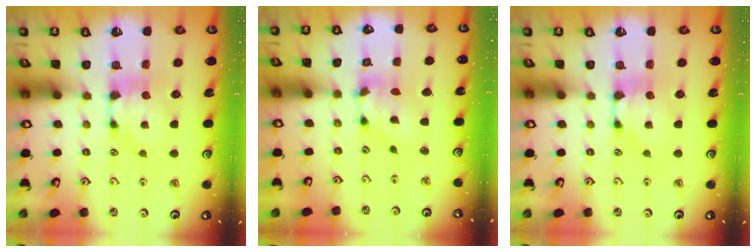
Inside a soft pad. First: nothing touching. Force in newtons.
{"total": 5.5, "press": 5.1, "slide": 1.9}
{"total": 0.0}